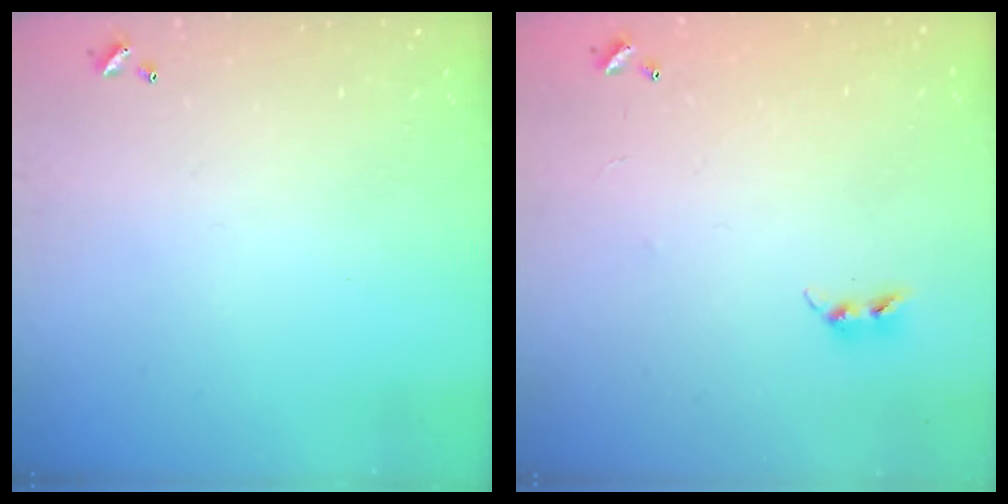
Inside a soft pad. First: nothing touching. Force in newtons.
{"total": 7.8, "press": 7.8, "slide": 0.4}